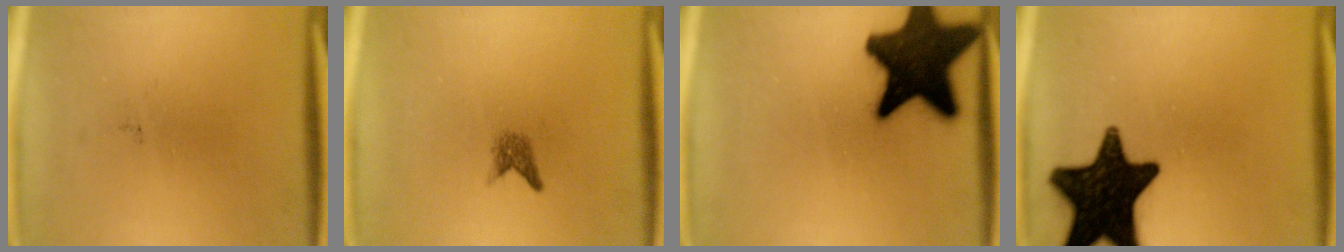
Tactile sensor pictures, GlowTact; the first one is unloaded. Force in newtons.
{"total": 1.5}
{"total": 19.0}
{"total": 18.4}